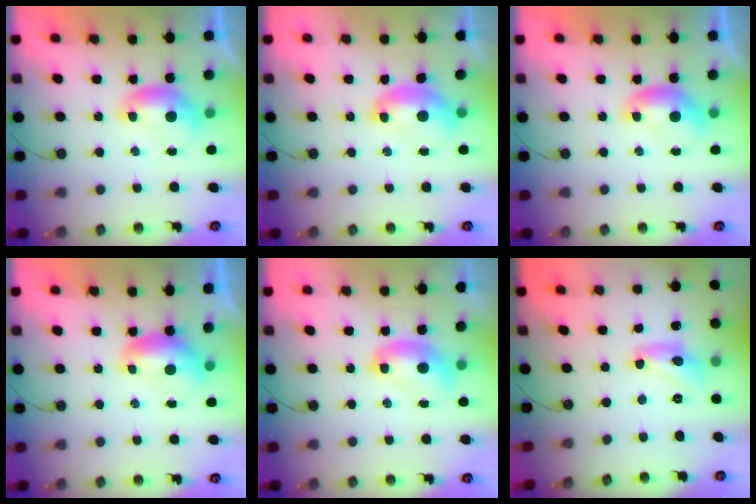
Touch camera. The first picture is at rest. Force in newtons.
{"total": 2.1, "press": 2.0, "slide": 0.7}
{"total": 0.0}
{"total": 0.5, "press": 0.5, "slide": 0.2}
{"total": 2.2, "press": 2.2, "slide": 0.2}
{"total": 8.8, "press": 8.8, "slide": 0.4}